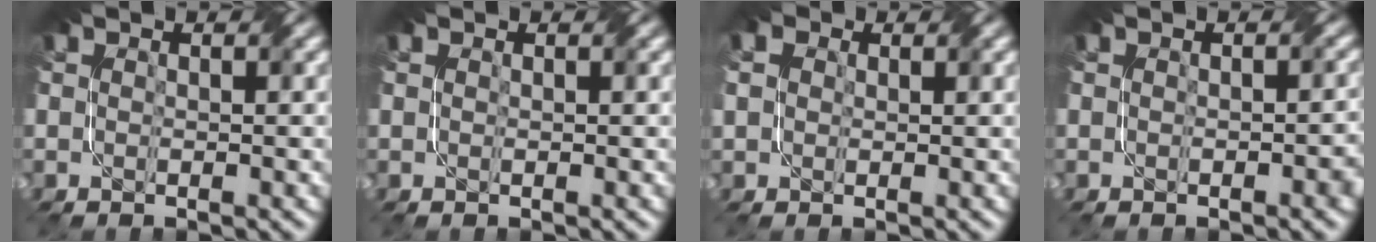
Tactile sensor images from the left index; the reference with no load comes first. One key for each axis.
{"total": 0.0}
{"total": 2.8, "fx": 0.9, "fy": 2.3, "fz": 1.3, "tx": -0.041, "ty": 0.011, "tz": 0.010}
{"total": 1.1, "fx": -0.5, "fy": 0.3, "fz": 1.0, "tx": -0.013, "ty": 0.000, "tz": -0.006}